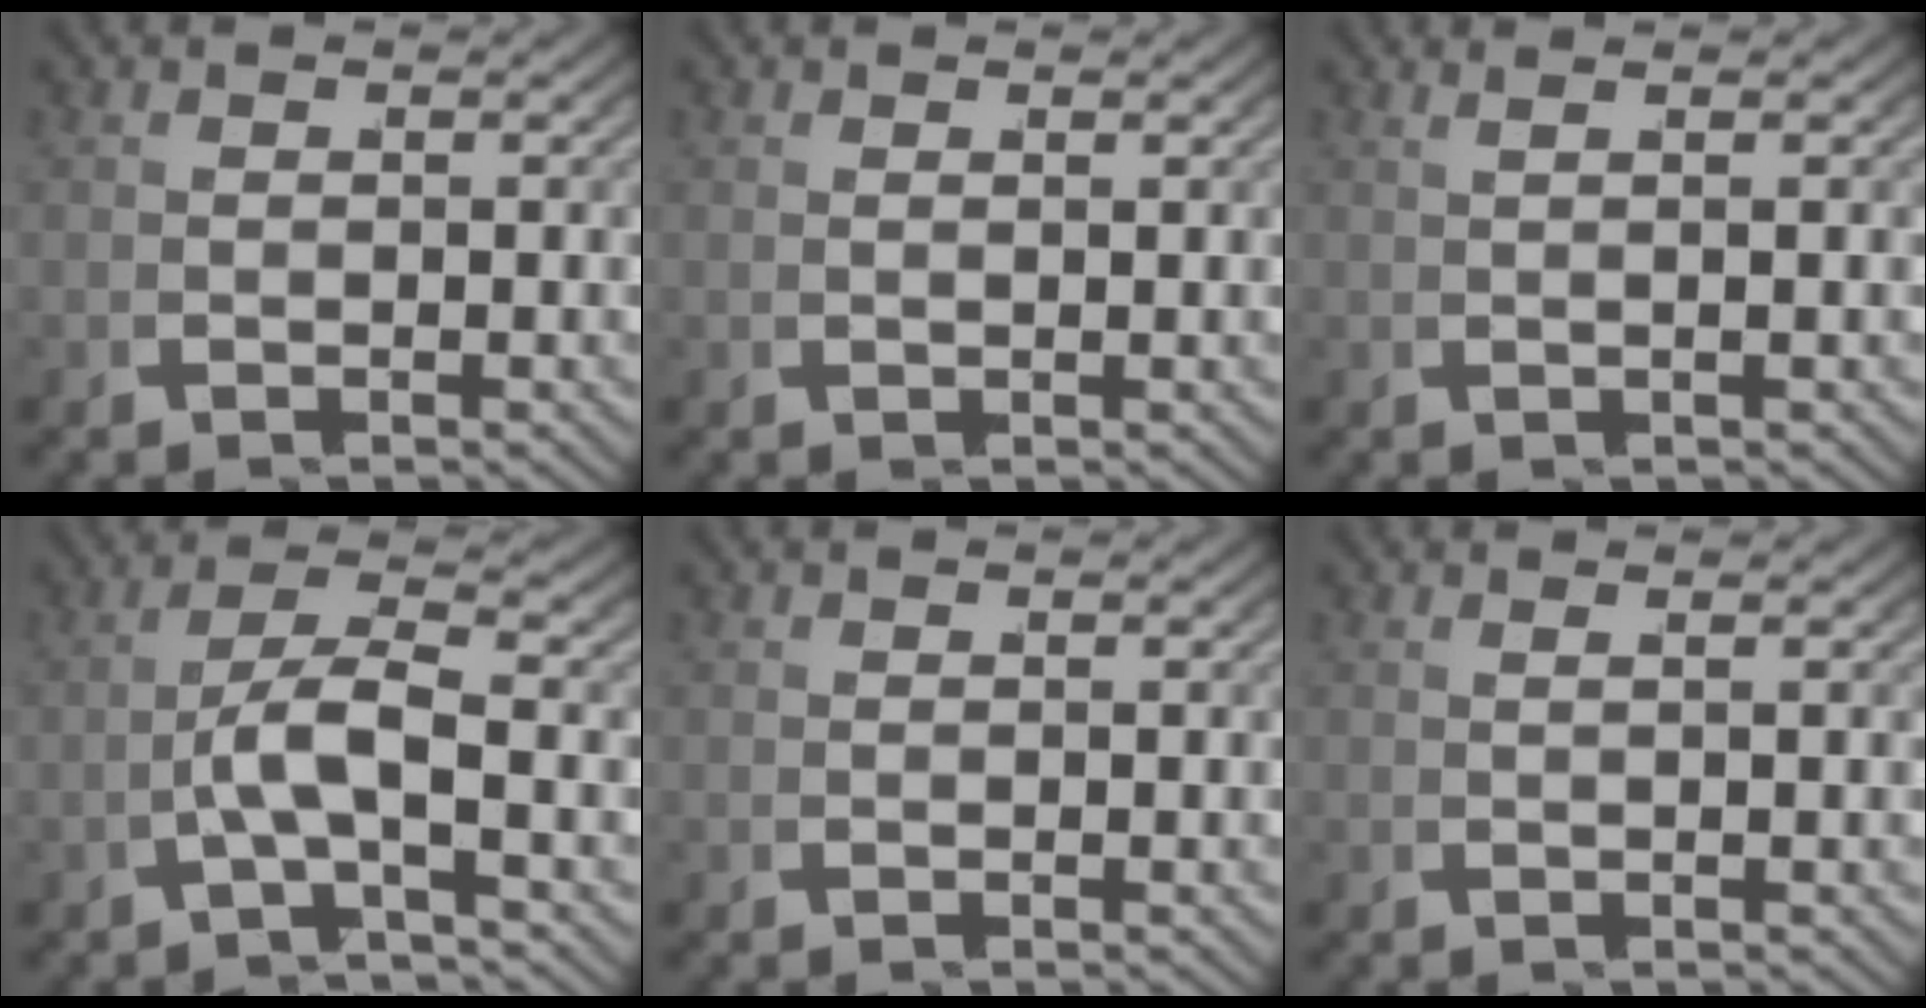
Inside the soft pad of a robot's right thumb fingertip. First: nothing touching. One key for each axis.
{"total": 0.6, "fx": 0.6, "fy": -0.2, "fz": 0.0, "tx": -0.002, "ty": 0.004, "tz": 0.012}
{"total": 1.9, "fx": 1.3, "fy": -0.3, "fz": 1.3, "tx": -0.019, "ty": 0.014, "tz": 0.020}
{"total": 4.3, "fx": -0.7, "fy": 1.3, "fz": 4.1, "tx": -0.088, "ty": -0.005, "tz": -0.011}
{"total": 0.0}
{"total": 0.7, "fx": 0.4, "fy": -0.3, "fz": 0.5, "tx": -0.011, "ty": 0.005, "tz": 0.008}